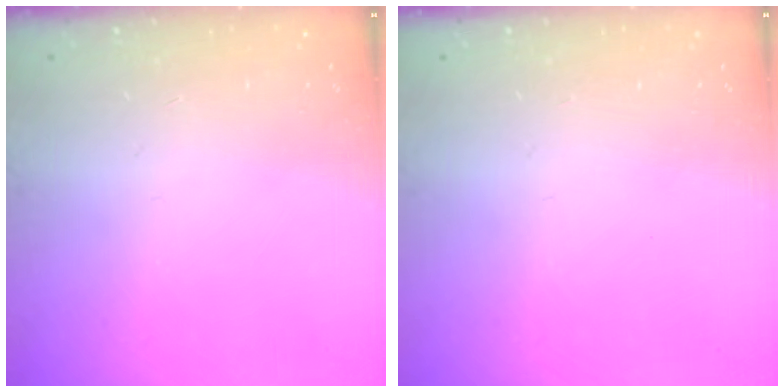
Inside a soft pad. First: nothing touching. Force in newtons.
{"total": 0.0}